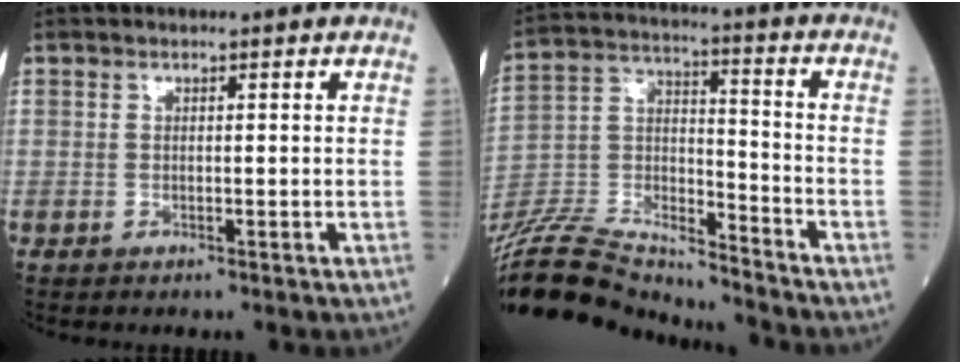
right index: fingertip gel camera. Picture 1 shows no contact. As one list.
[{"total": 23.2, "force": [-21.8, 3.3, 7.1], "torque": [-0.189, -0.006, -0.373]}]